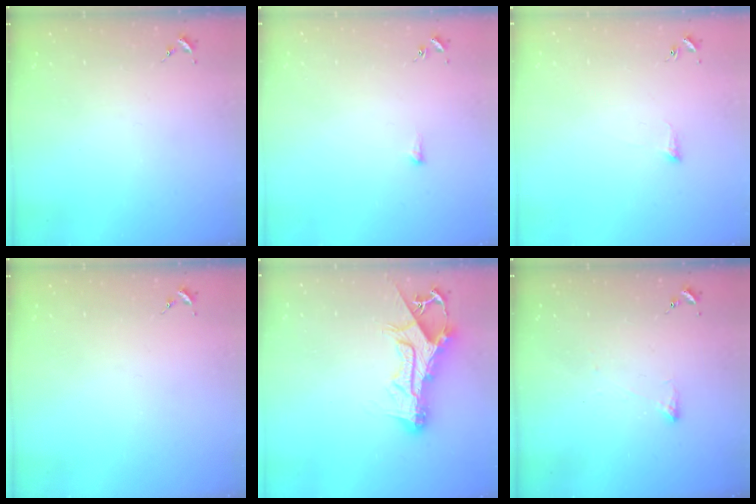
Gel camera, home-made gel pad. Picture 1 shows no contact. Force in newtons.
{"total": 3.4, "press": 3.4, "slide": 0.6}
{"total": 2.5, "press": 2.4, "slide": 0.5}
{"total": 0.0}
{"total": 13.0, "press": 12.9, "slide": 1.2}
{"total": 3.1, "press": 3.1, "slide": 0.5}